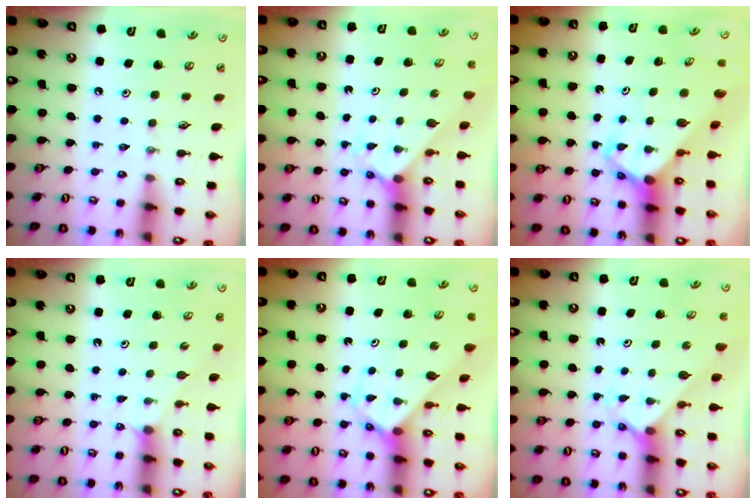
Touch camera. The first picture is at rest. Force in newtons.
{"total": 2.3, "press": 2.3, "slide": 0.1}
{"total": 4.3, "press": 4.3, "slide": 0.2}
{"total": 1.5, "press": 1.5, "slide": 0.2}
{"total": 2.9, "press": 2.9, "slide": 0.1}
{"total": 2.5, "press": 2.5, "slide": 0.2}